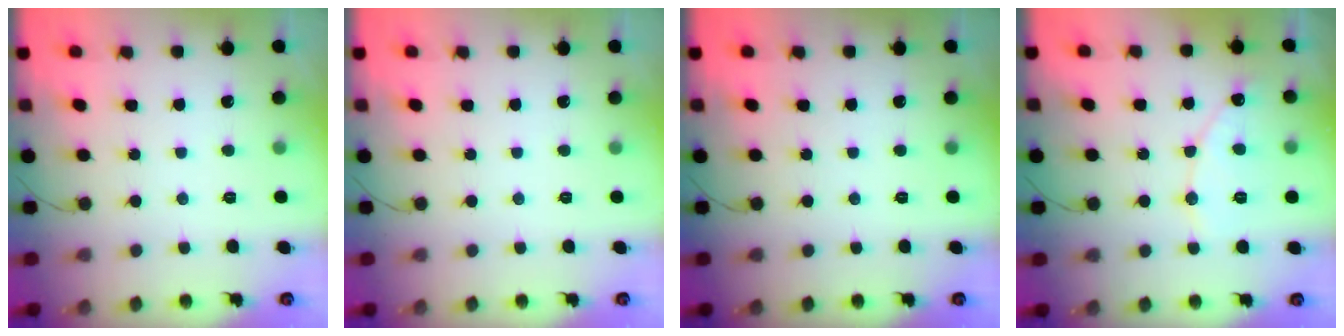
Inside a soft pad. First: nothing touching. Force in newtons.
{"total": 0.0}
{"total": 0.0}
{"total": 7.1, "press": 7.1, "slide": 0.6}